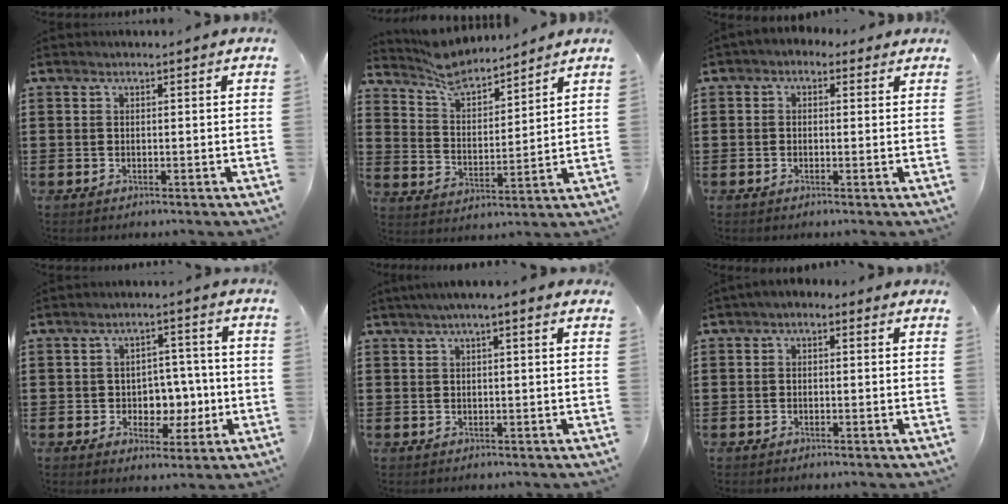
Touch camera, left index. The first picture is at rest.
{"total": 6.1, "force": [5.9, 0.9, 1.4], "torque": [-0.055, -0.029, 0.106]}
{"total": 1.4, "force": [-0.3, 1.3, 0.5], "torque": [-0.013, 0.007, -0.008]}
{"total": 5.6, "force": [-0.5, 4.8, 2.9], "torque": [-0.046, 0.001, -0.013]}
{"total": 1.6, "force": [0.6, 0.4, 1.4], "torque": [-0.027, 0.004, 0.009]}
{"total": 1.4, "force": [-1.0, 0.9, 0.4], "torque": [-0.018, 0.002, -0.024]}